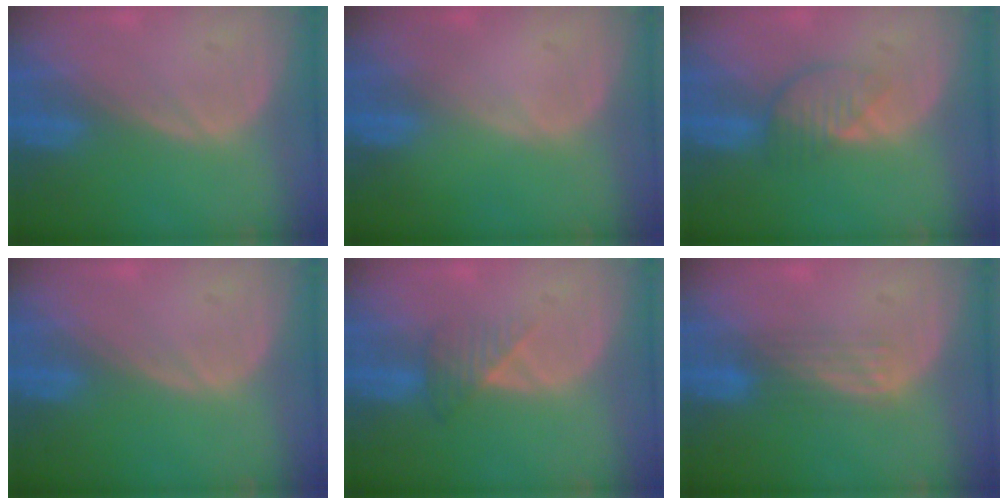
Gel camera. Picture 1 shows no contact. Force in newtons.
{"total": 0.0}
{"total": 4.0, "press": 3.6, "slide": 1.9}
{"total": 0.0}
{"total": 3.4, "press": 3.0, "slide": 1.5}
{"total": 2.9, "press": 2.7, "slide": 1.1}